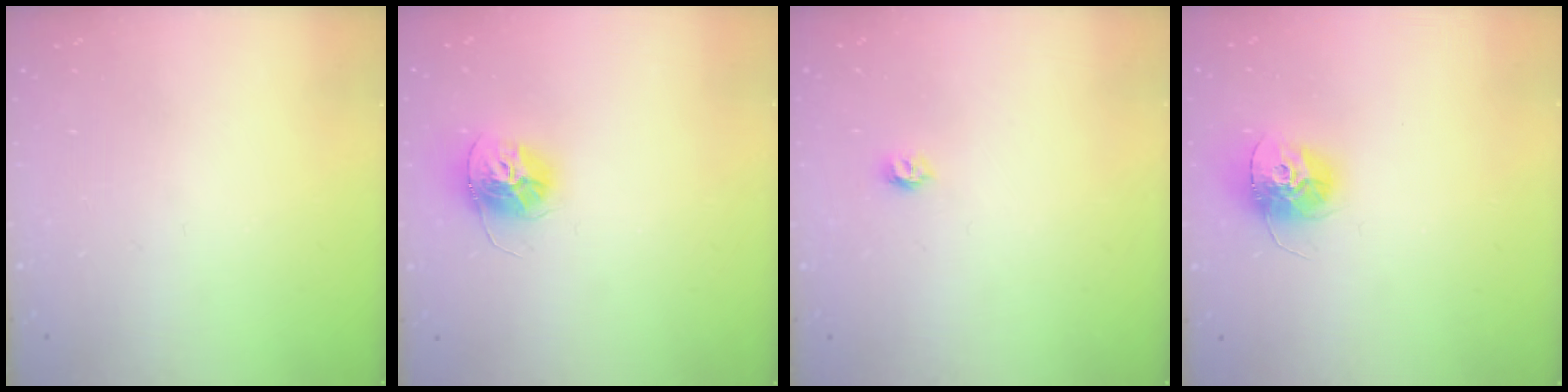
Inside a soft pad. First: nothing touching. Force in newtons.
{"total": 12.3, "press": 12.2, "slide": 1.0}
{"total": 3.6, "press": 3.6, "slide": 0.4}
{"total": 12.0, "press": 11.9, "slide": 1.0}